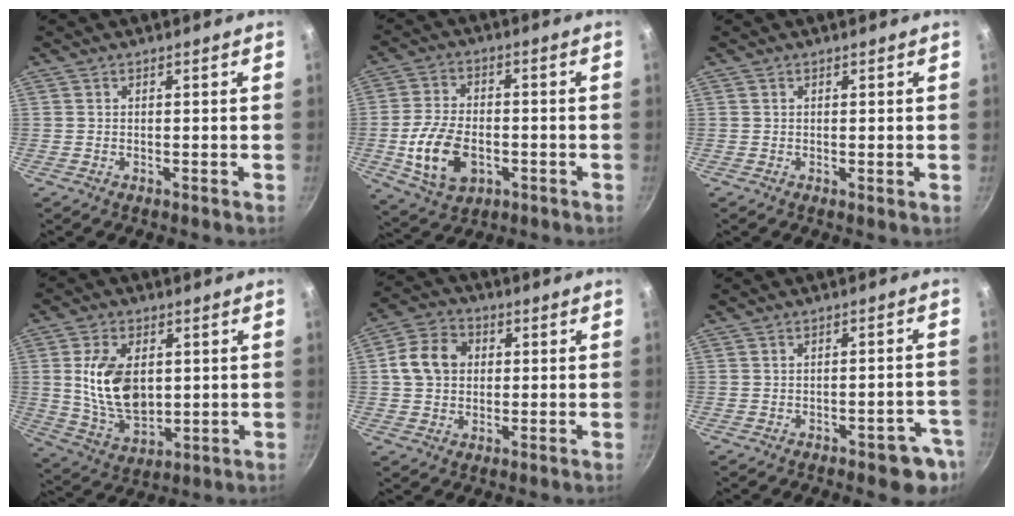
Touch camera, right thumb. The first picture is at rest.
{"total": 12.3, "force": [-3.1, 7.8, 8.9], "torque": [-0.163, 0.008, -0.048]}
{"total": 0.7, "force": [0.0, 0.1, 0.7], "torque": [-0.014, -0.005, -0.002]}
{"total": 13.5, "force": [1.8, 8.3, 10.5], "torque": [-0.174, -0.015, 0.045]}
{"total": 9.4, "force": [1.1, 7.5, 5.4], "torque": [-0.087, 0.017, 0.013]}
{"total": 6.6, "force": [-3.6, 2.4, 4.9], "torque": [-0.047, 0.028, -0.040]}